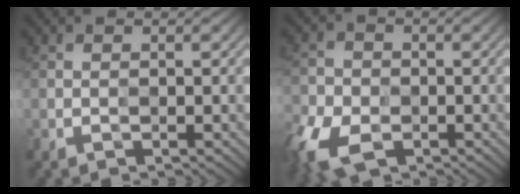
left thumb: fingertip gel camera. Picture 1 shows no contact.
{"total": 7.7, "force": [-4.1, 4.8, 4.4], "torque": [-0.118, -0.026, -0.084]}